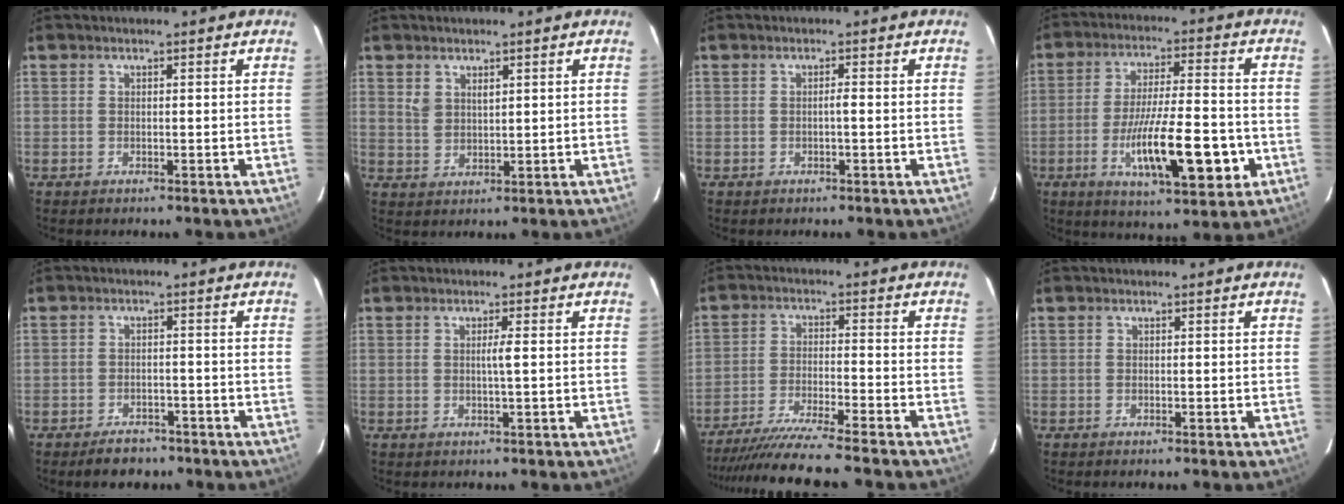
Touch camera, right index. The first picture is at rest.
{"total": 2.8, "force": [1.5, 1.6, 1.7], "torque": [-0.036, 0.004, 0.038]}
{"total": 0.7, "force": [-0.2, 0.0, 0.7], "torque": [-0.012, 0.001, -0.004]}
{"total": 15.2, "force": [-4.6, 3.0, 14.1], "torque": [-0.238, -0.008, -0.069]}
{"total": 4.1, "force": [-3.2, 2.1, 1.4], "torque": [-0.027, 0.002, -0.045]}
{"total": 1.4, "force": [0.1, -0.3, 1.4], "torque": [-0.025, 0.000, 0.000]}
{"total": 12.5, "force": [-11.0, -1.6, 5.6], "torque": [-0.079, -0.029, -0.182]}
{"total": 0.0}